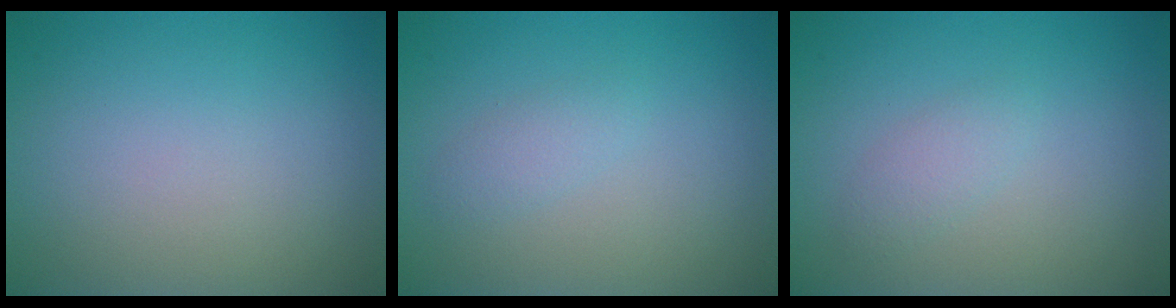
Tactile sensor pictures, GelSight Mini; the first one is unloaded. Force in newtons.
{"total": 1.2, "press": 1.2, "slide": 0.1}
{"total": 1.4, "press": 1.4, "slide": 0.1}